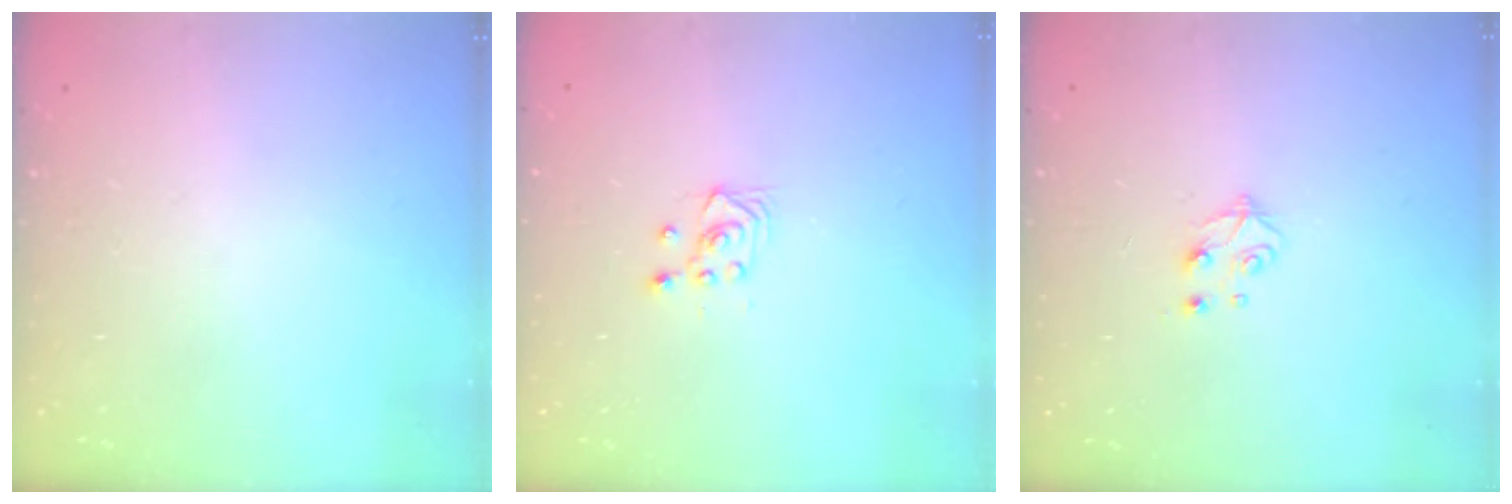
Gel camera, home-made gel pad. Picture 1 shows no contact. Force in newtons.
{"total": 3.4, "press": 3.0, "slide": 1.6}
{"total": 5.3, "press": 5.3, "slide": 0.3}